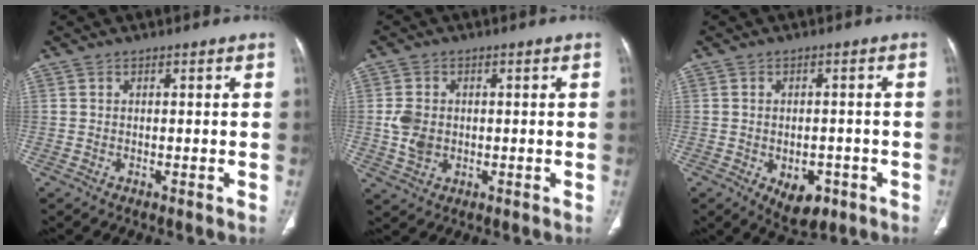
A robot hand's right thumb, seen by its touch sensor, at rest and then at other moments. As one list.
[{"total": 5.0, "force": [-0.1, 3.9, 3.1], "torque": [-0.055, 0.001, 0.003]}, {"total": 6.9, "force": [-2.8, 4.2, 4.6], "torque": [-0.049, 0.009, -0.026]}]